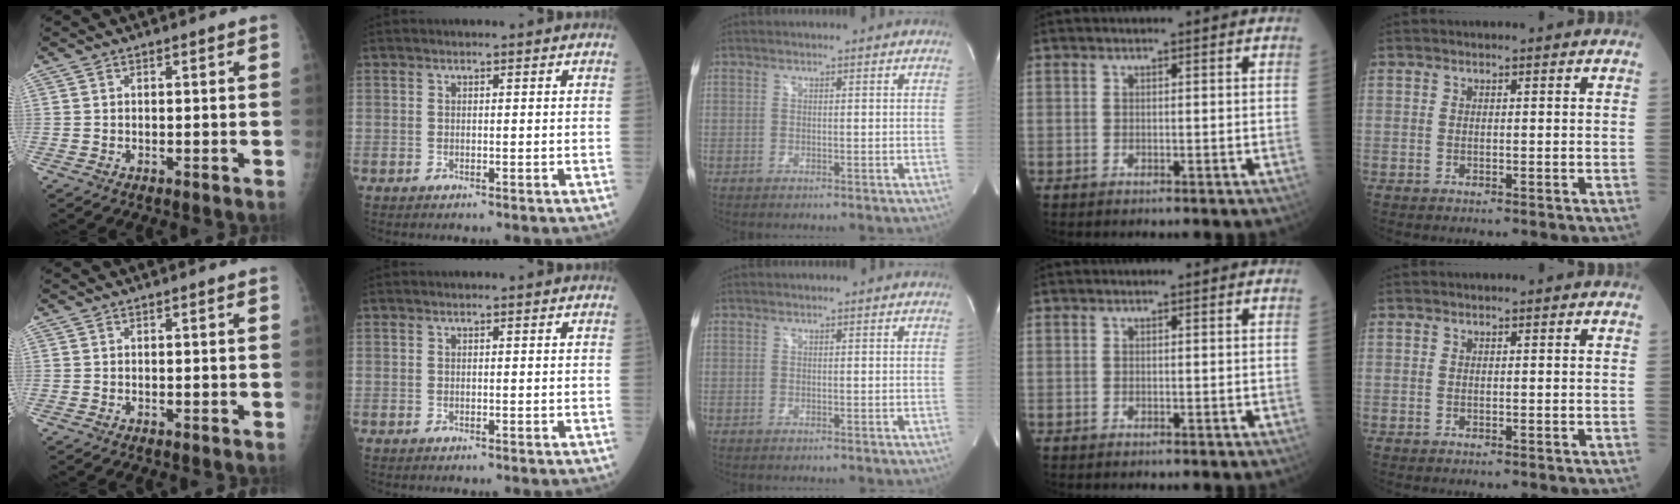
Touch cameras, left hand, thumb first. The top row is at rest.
{}